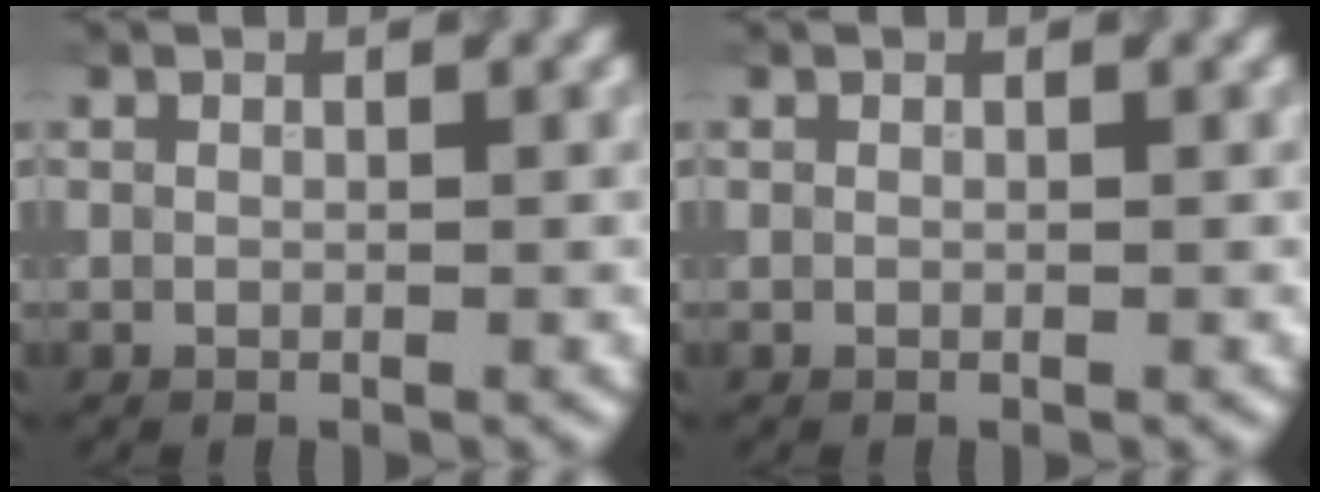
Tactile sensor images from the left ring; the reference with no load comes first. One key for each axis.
{"total": 0.0}